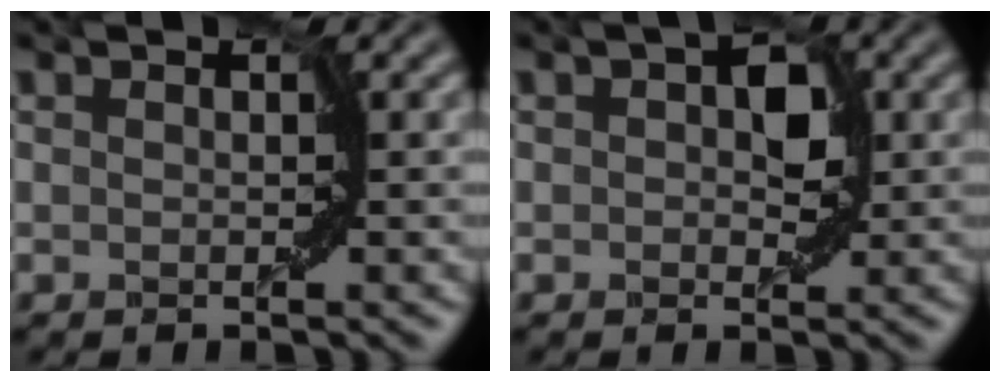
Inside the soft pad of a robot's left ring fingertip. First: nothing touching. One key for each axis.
{"total": 2.2, "fx": 0.4, "fy": 1.3, "fz": 1.7, "tx": -0.018, "ty": 0.002, "tz": 0.004}